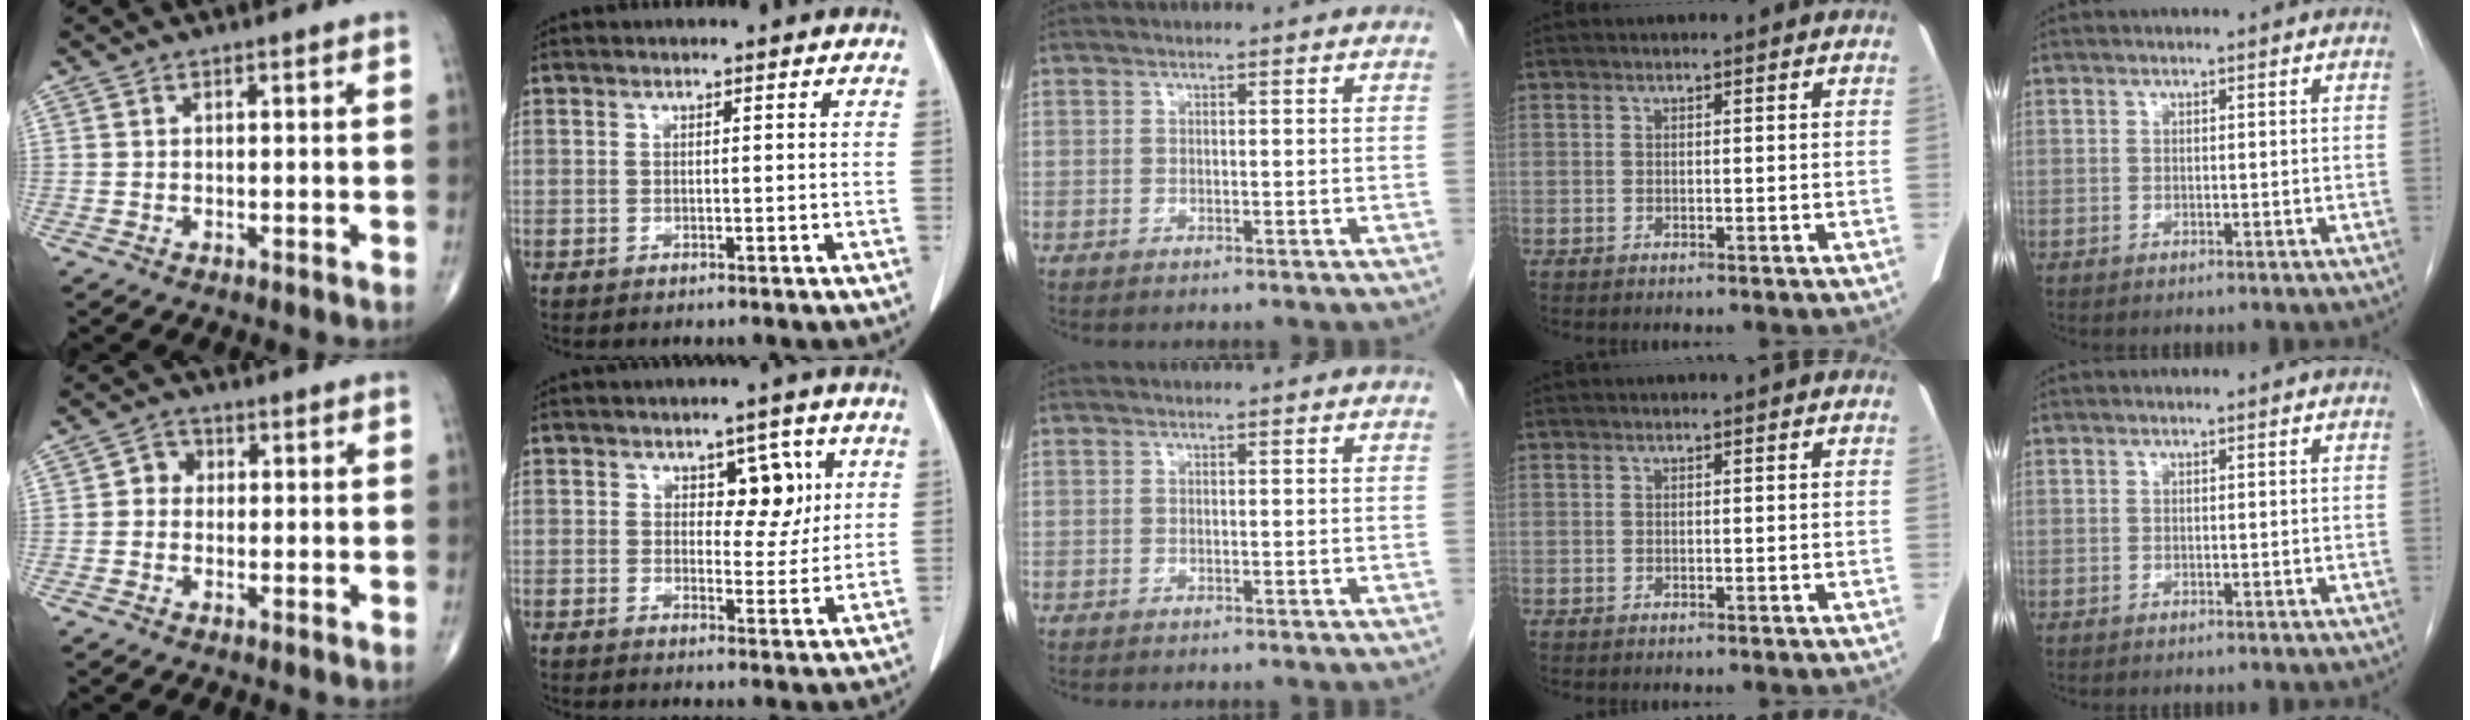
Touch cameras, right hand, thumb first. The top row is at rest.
{"thumb": {"total": 2.9, "force": [0.0, 2.6, 1.3], "torque": [0.001, 0.009, -0.011]}, "index": {"total": 5.4, "force": [1.9, 3.1, 4.0], "torque": [-0.041, 0.006, 0.029]}}